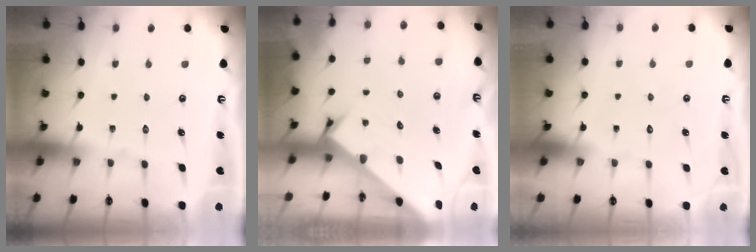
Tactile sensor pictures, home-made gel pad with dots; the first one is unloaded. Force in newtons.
{"total": 2.2, "press": 2.2, "slide": 0.1}
{"total": 1.5, "press": 1.5, "slide": 0.0}